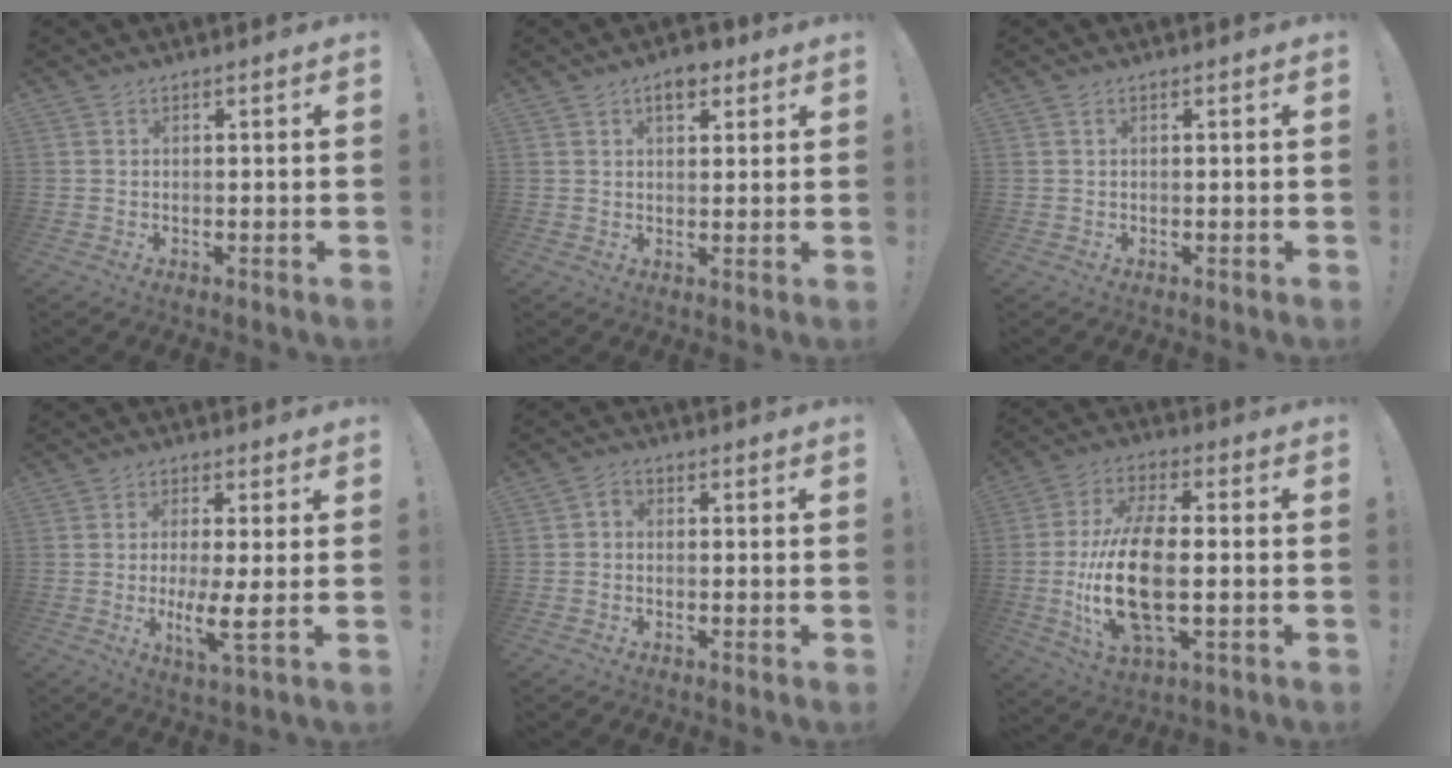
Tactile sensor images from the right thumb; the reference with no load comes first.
{"total": 5.0, "force": [2.8, 2.9, 3.0], "torque": [-0.032, -0.009, 0.046]}
{"total": 0.5, "force": [0.2, 0.2, 0.4], "torque": [-0.014, 0.004, 0.006]}
{"total": 7.6, "force": [-0.9, 0.4, 7.5], "torque": [-0.133, -0.021, -0.020]}
{"total": 1.8, "force": [-0.9, 1.3, 1.0], "torque": [-0.024, 0.010, -0.014]}
{"total": 18.8, "force": [-2.3, 8.2, 16.8], "torque": [-0.351, -0.006, -0.036]}